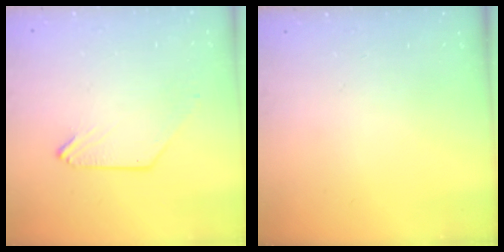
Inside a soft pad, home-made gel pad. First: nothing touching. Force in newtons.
{"total": 0.0}